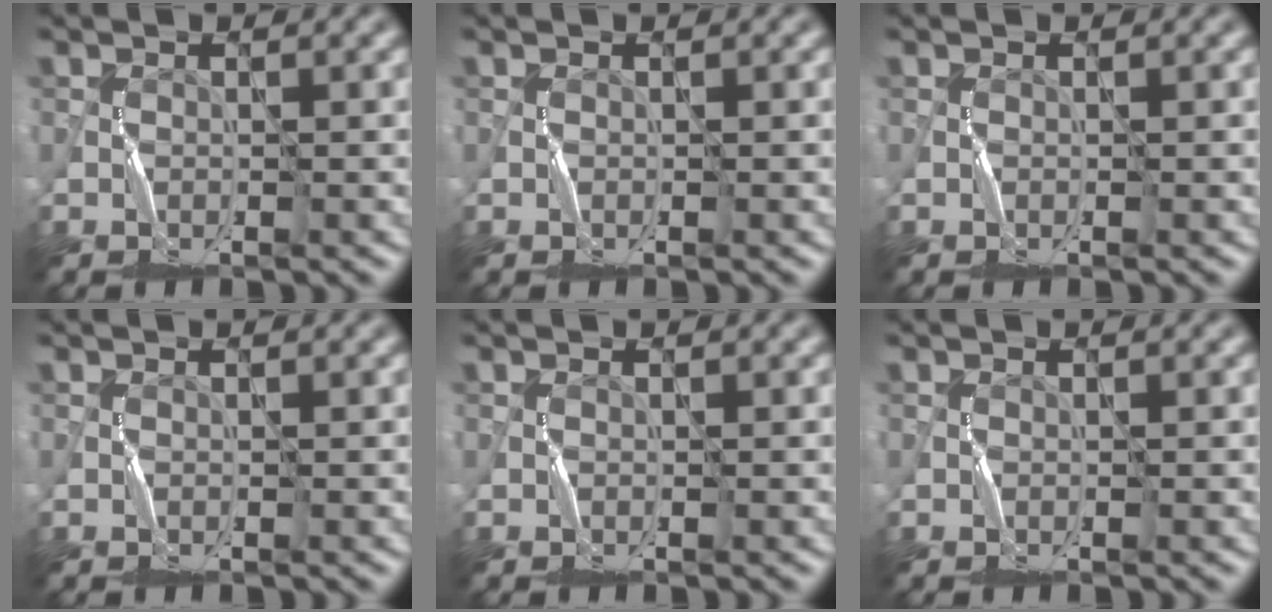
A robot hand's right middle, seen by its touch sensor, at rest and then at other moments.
{"total": 0.0}
{"total": 0.0}
{"total": 0.0}
{"total": 0.0}
{"total": 0.0}